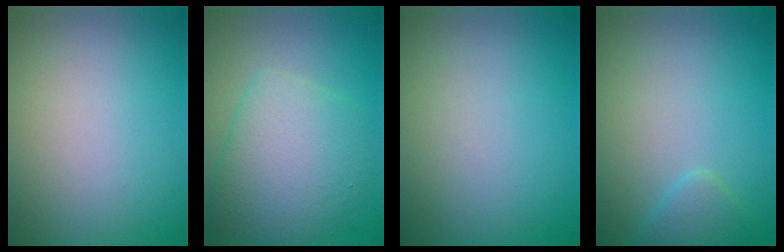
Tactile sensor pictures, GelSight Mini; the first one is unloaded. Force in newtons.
{"total": 5.8, "press": 5.8, "slide": 0.2}
{"total": 0.0}
{"total": 1.5, "press": 1.5, "slide": 0.1}